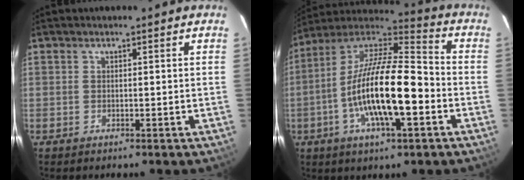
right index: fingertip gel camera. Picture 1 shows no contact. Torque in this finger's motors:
{"motor_torque": [2.14, 0.00, 1.05, 0.21]}